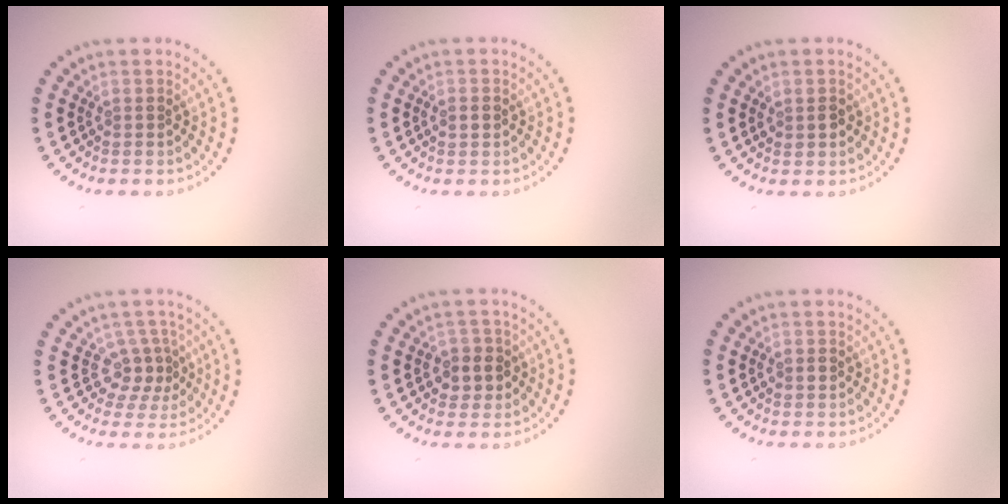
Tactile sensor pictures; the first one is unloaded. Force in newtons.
{"total": 1.8, "press": 1.8, "slide": 0.1}
{"total": 1.4, "press": 1.3, "slide": 0.3}
{"total": 2.8, "press": 2.2, "slide": 1.8}
{"total": 2.7, "press": 2.5, "slide": 0.8}
{"total": 1.5, "press": 1.5, "slide": 0.2}